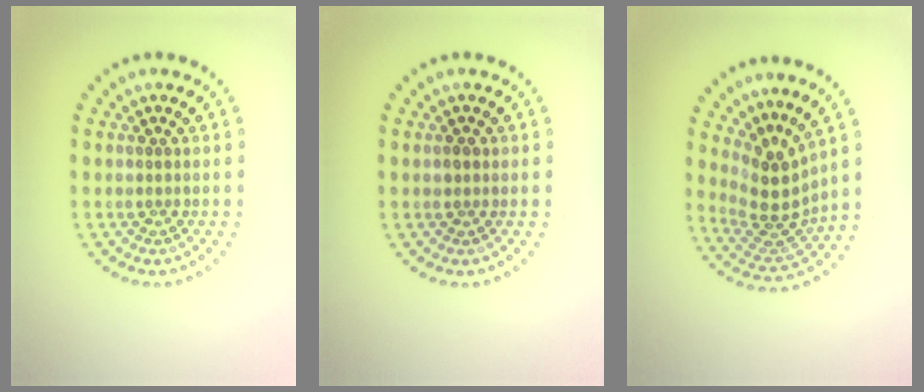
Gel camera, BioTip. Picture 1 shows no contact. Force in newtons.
{"total": 0.7, "press": 0.7, "slide": 0.2}
{"total": 4.0, "press": 2.9, "slide": 2.8}